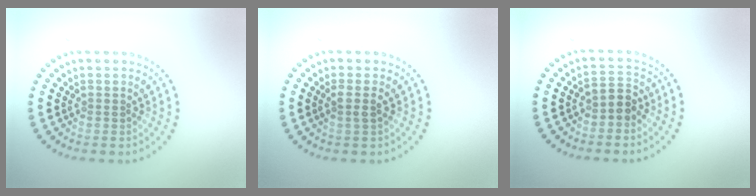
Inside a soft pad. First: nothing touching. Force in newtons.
{"total": 1.3, "press": 1.1, "slide": 0.6}
{"total": 1.9, "press": 1.7, "slide": 1.0}